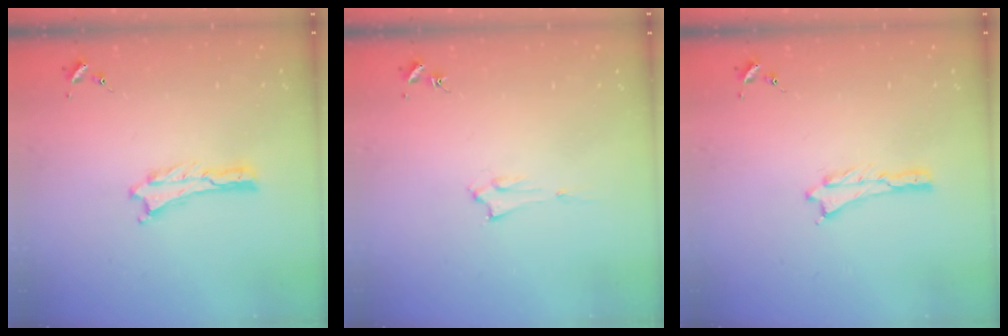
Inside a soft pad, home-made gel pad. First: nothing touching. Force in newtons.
{"total": 1.5, "press": 1.5, "slide": 0.2}
{"total": 0.0}